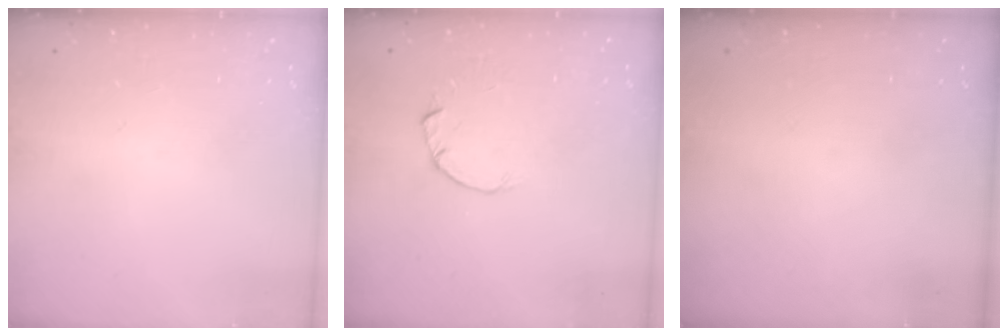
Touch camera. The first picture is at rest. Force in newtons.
{"total": 1.8, "press": 1.7, "slide": 0.3}
{"total": 0.0}